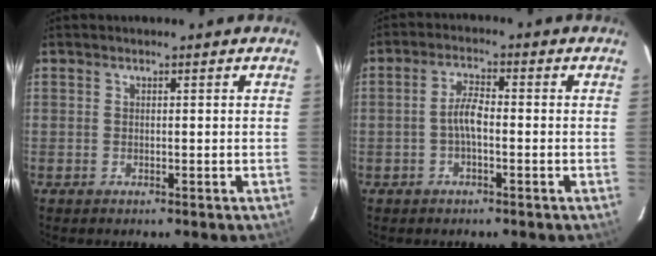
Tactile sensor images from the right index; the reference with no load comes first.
{"total": 3.7, "force": [-1.0, 1.1, 3.3], "torque": [-0.069, 0.010, -0.020]}